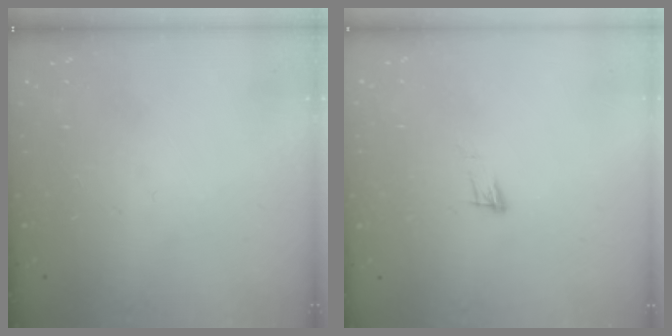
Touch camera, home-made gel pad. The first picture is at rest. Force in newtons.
{"total": 6.3, "press": 6.2, "slide": 1.0}